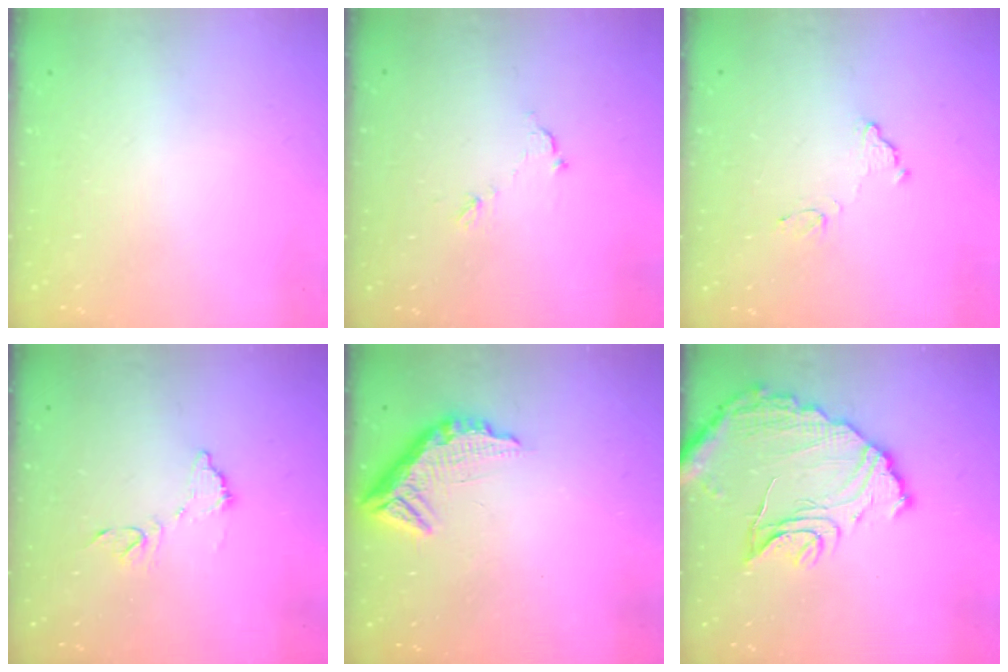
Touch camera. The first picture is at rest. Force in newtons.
{"total": 6.3, "press": 6.3, "slide": 0.2}
{"total": 8.6, "press": 8.6, "slide": 0.5}
{"total": 8.8, "press": 8.8, "slide": 0.4}
{"total": 10.8, "press": 10.8, "slide": 0.8}
{"total": 14.9, "press": 14.8, "slide": 1.2}